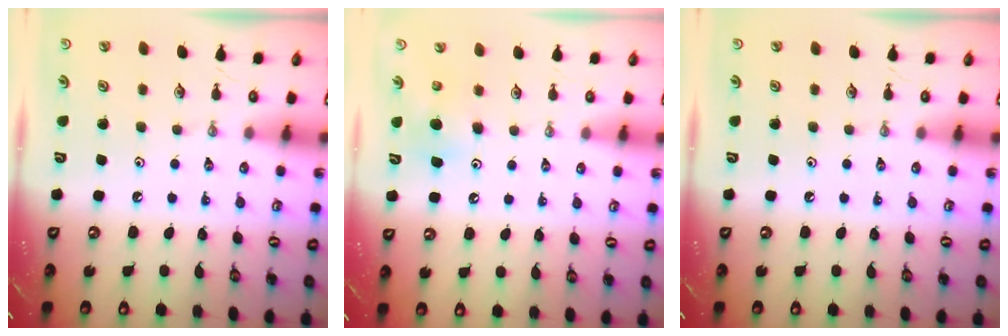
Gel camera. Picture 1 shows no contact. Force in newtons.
{"total": 6.2, "press": 6.1, "slide": 1.1}
{"total": 0.0}